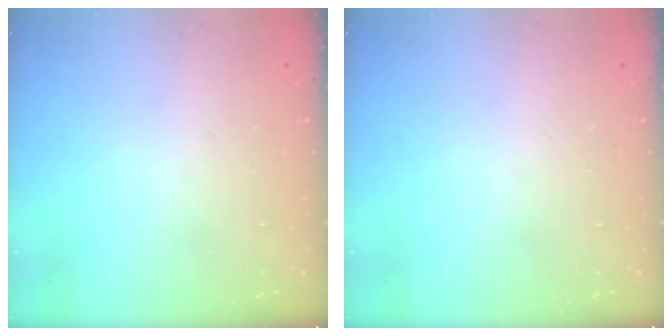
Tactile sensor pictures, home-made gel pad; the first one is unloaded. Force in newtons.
{"total": 0.0}